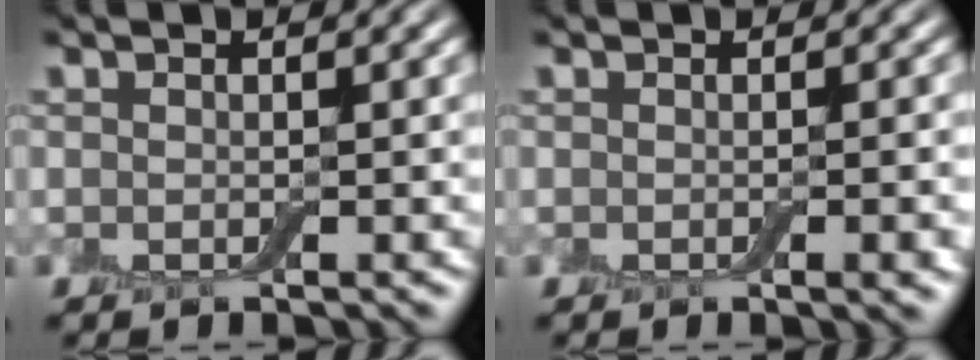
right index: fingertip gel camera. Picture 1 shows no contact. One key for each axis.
{"total": 2.0, "fx": -0.4, "fy": 0.5, "fz": 1.9, "tx": -0.018, "ty": -0.001, "tz": -0.004}